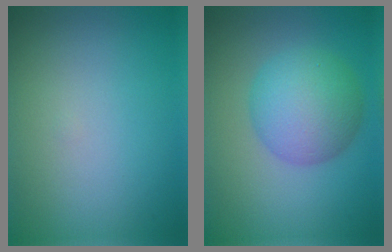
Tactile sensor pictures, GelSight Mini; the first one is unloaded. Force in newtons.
{"total": 6.3, "press": 6.3, "slide": 0.1}